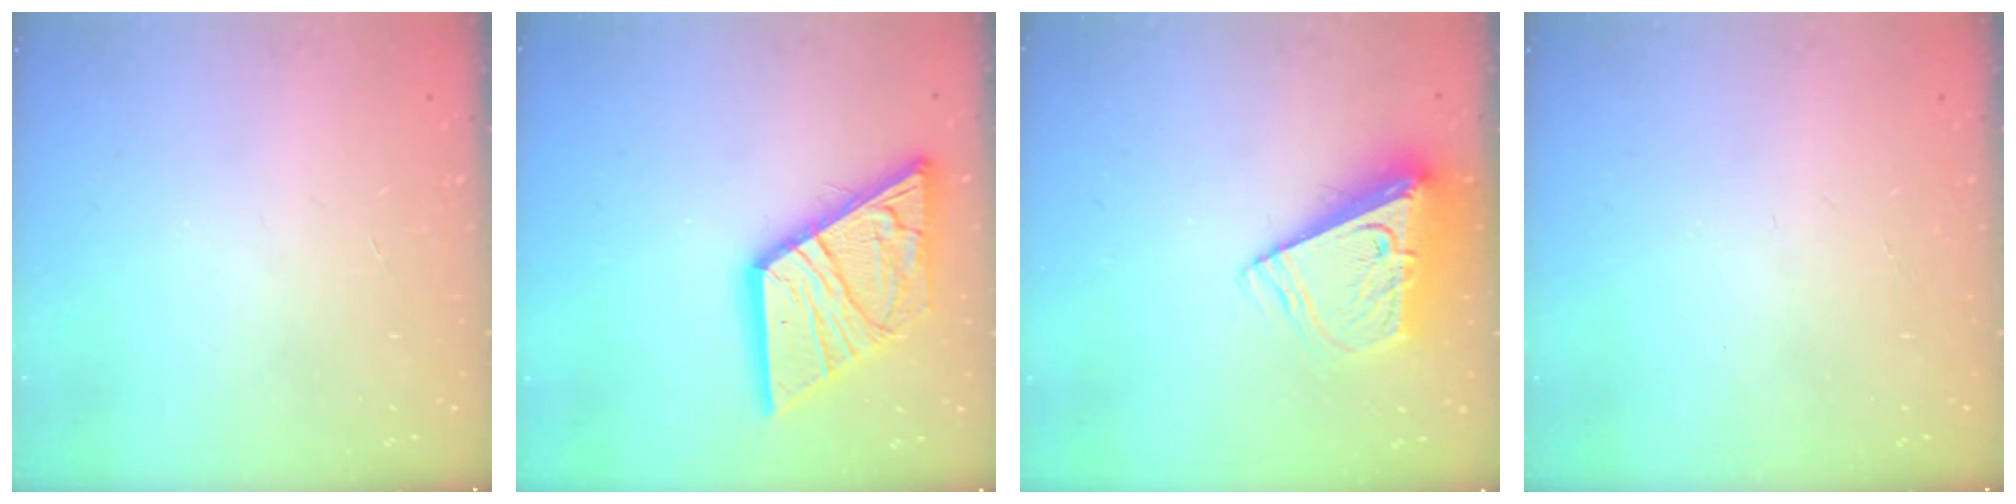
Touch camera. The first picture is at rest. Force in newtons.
{"total": 20.3, "press": 20.1, "slide": 2.6}
{"total": 9.4, "press": 9.4, "slide": 1.2}
{"total": 0.0}